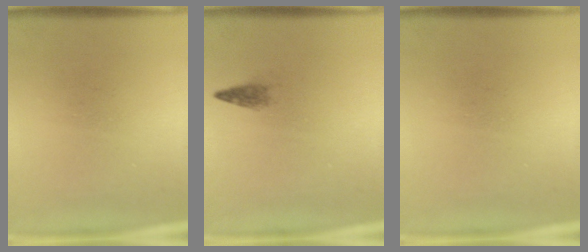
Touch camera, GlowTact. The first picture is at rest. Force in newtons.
{"total": 1.3}
{"total": 0.0}